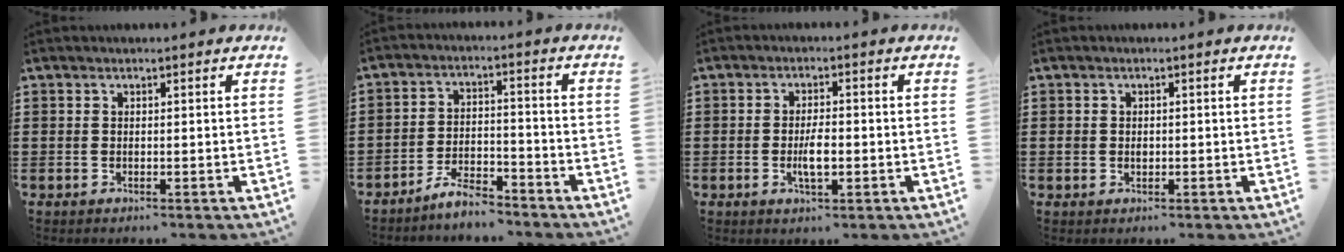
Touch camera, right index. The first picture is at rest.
{"total": 4.9, "force": [-4.7, 0.5, 1.4], "torque": [-0.032, 0.006, -0.093]}
{"total": 4.1, "force": [-0.8, 1.3, 3.8], "torque": [-0.073, -0.002, -0.015]}
{"total": 1.1, "force": [0.0, 1.0, 0.6], "torque": [-0.014, 0.005, -0.001]}